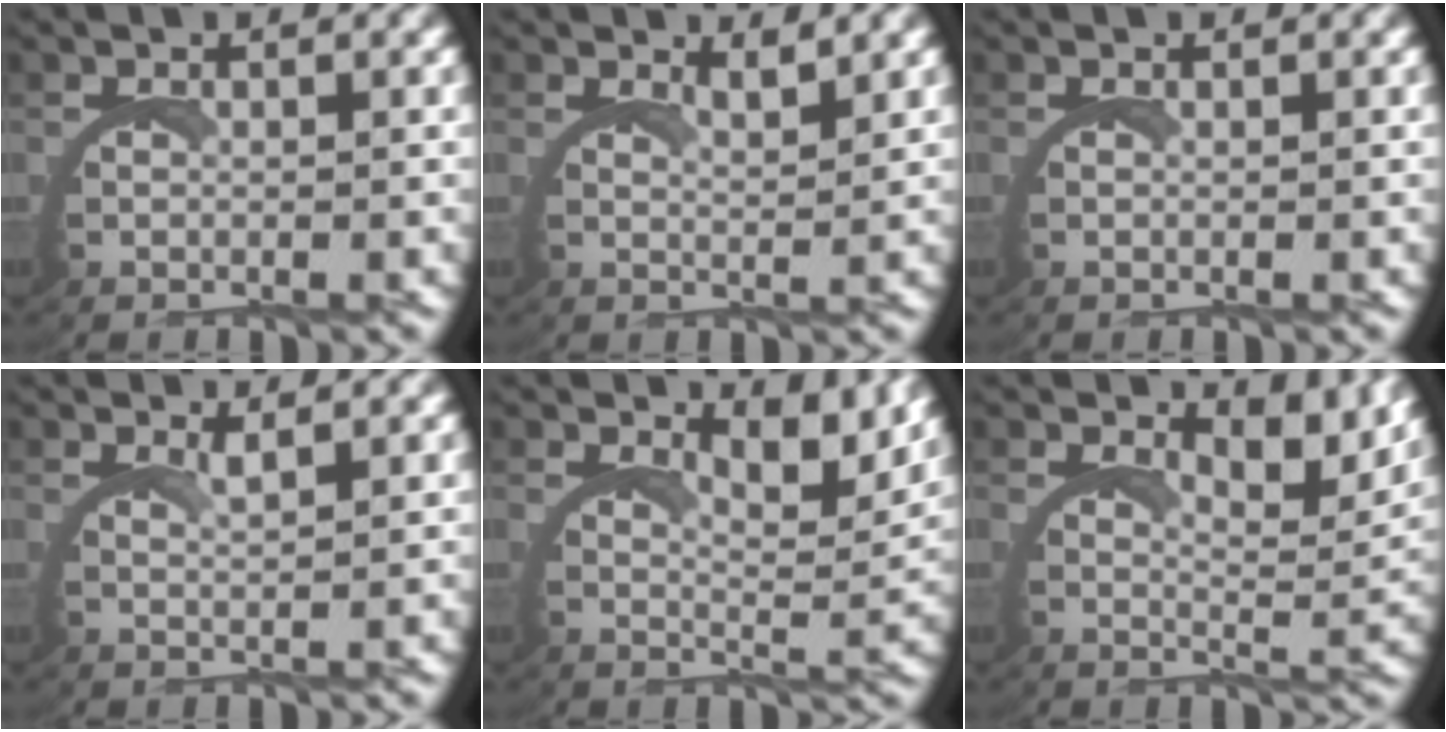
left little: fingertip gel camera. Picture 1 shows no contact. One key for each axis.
{"total": 2.5, "fx": 2.3, "fy": -0.7, "fz": 0.7, "tx": -0.014, "ty": -0.008, "tz": 0.040}
{"total": 0.0}
{"total": 1.9, "fx": 1.6, "fy": -0.9, "fz": 0.6, "tx": -0.013, "ty": -0.003, "tz": 0.028}
{"total": 4.1, "fx": 3.5, "fy": -0.1, "fz": 2.2, "tx": -0.039, "ty": -0.016, "tz": 0.058}
{"total": 4.3, "fx": 3.7, "fy": 0.1, "fz": 2.1, "tx": -0.038, "ty": -0.016, "tz": 0.059}